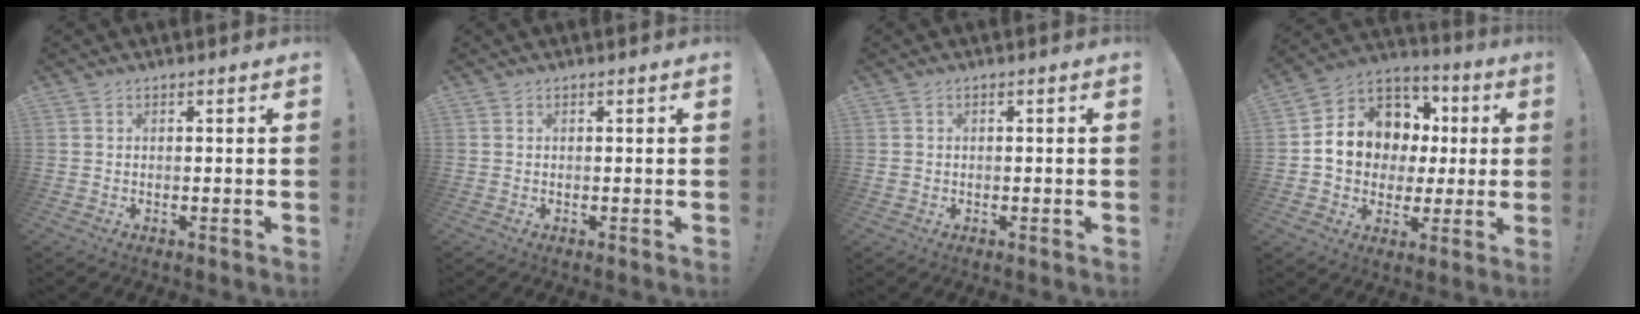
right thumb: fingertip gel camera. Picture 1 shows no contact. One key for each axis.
{"total": 0.0}
{"total": 0.9, "fx": -0.1, "fy": 0.8, "fz": 0.2, "tx": -0.003, "ty": 0.004, "tz": -0.002}
{"total": 13.8, "fx": 1.9, "fy": 11.9, "fz": 6.7, "tx": -0.093, "ty": -0.004, "tz": 0.055}